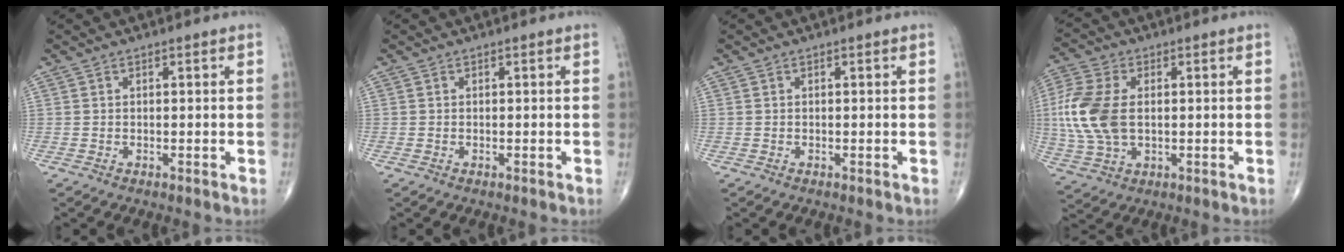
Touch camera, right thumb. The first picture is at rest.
{"total": 0.0}
{"total": 0.0}
{"total": 13.1, "force": [0.6, 7.9, 10.4], "torque": [-0.248, 0.006, 0.013]}